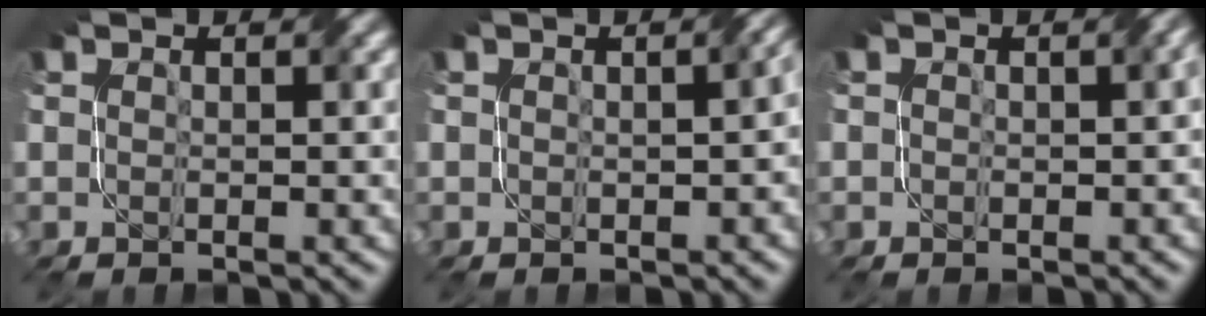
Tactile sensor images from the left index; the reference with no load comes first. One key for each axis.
{"total": 2.3, "fx": 0.0, "fy": 1.0, "fz": 2.0, "tx": -0.021, "ty": 0.004, "tz": 0.004}
{"total": 1.3, "fx": 0.2, "fy": 0.8, "fz": 1.0, "tx": -0.013, "ty": 0.002, "tz": 0.001}